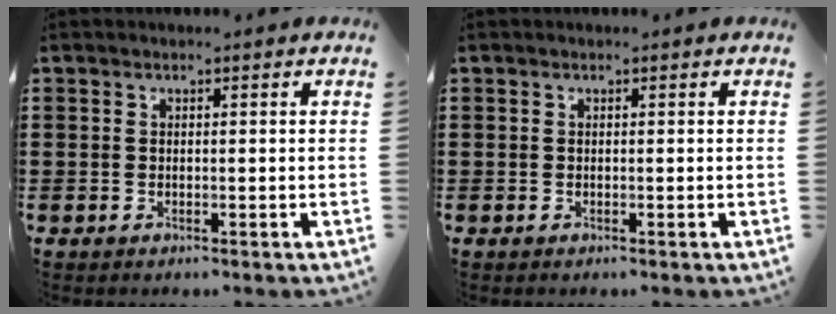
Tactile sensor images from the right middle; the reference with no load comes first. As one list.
[{"total": 0.0}]